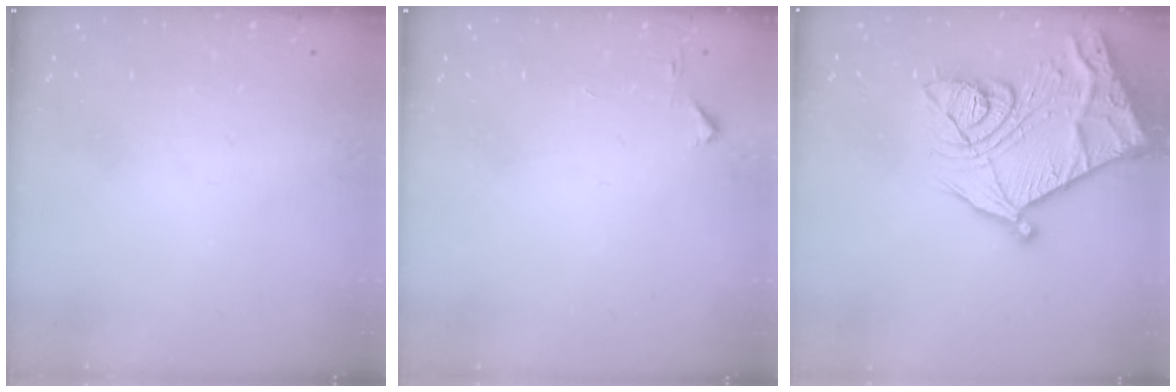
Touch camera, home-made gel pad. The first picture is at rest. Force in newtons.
{"total": 3.1, "press": 3.0, "slide": 0.3}
{"total": 27.1, "press": 27.1, "slide": 0.8}